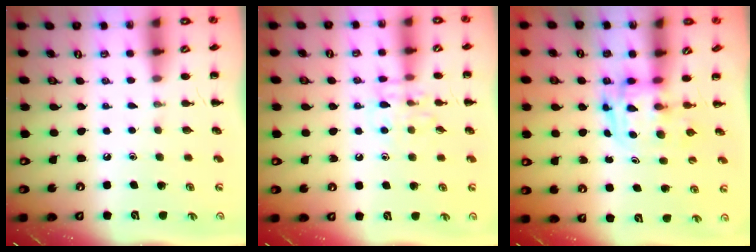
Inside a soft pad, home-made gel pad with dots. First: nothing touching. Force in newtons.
{"total": 8.8, "press": 8.8, "slide": 0.9}
{"total": 3.2, "press": 3.1, "slide": 0.5}